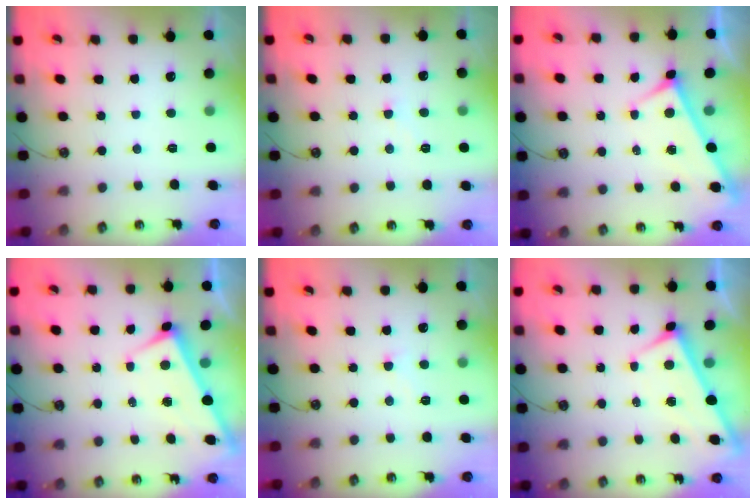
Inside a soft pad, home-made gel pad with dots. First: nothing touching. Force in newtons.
{"total": 1.1, "press": 1.0, "slide": 0.4}
{"total": 4.5, "press": 4.5, "slide": 0.2}
{"total": 3.1, "press": 3.1, "slide": 0.0}
{"total": 0.9, "press": 0.7, "slide": 0.5}
{"total": 2.7, "press": 2.7, "slide": 0.3}